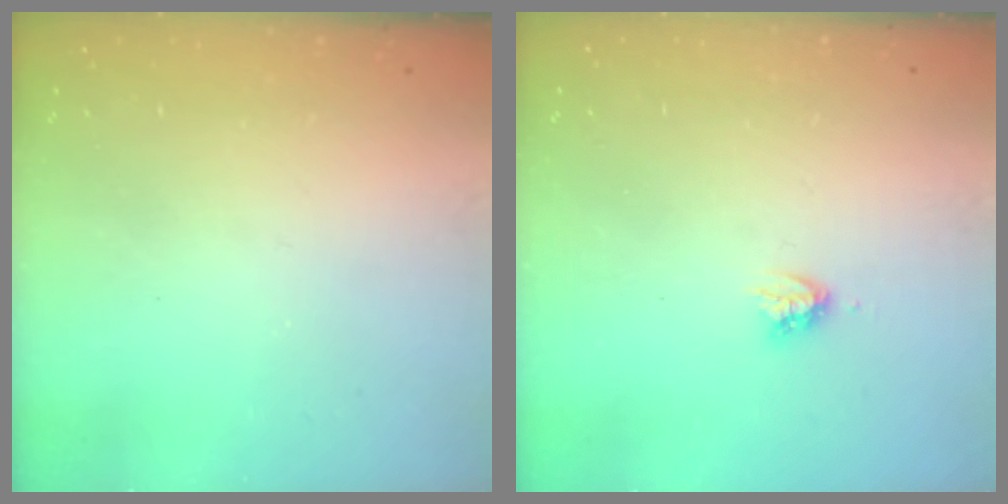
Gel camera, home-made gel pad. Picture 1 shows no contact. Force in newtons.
{"total": 4.0, "press": 4.0, "slide": 0.4}